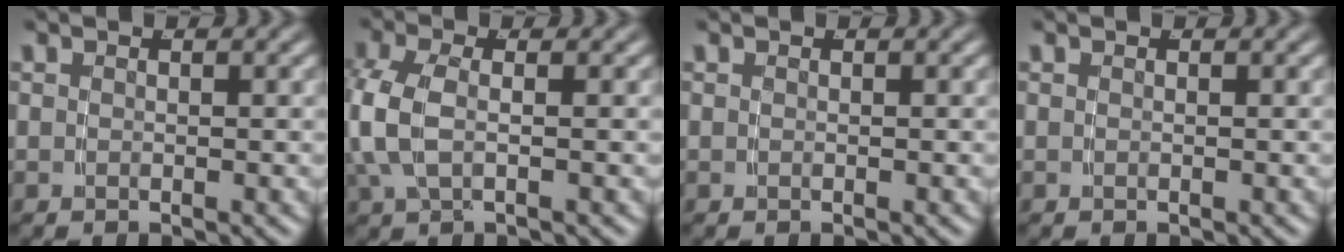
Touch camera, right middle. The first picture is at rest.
{"total": 4.0, "force": [-0.3, 2.3, 3.3], "torque": [-0.102, -0.016, 0.005]}
{"total": 0.0}
{"total": 0.0}